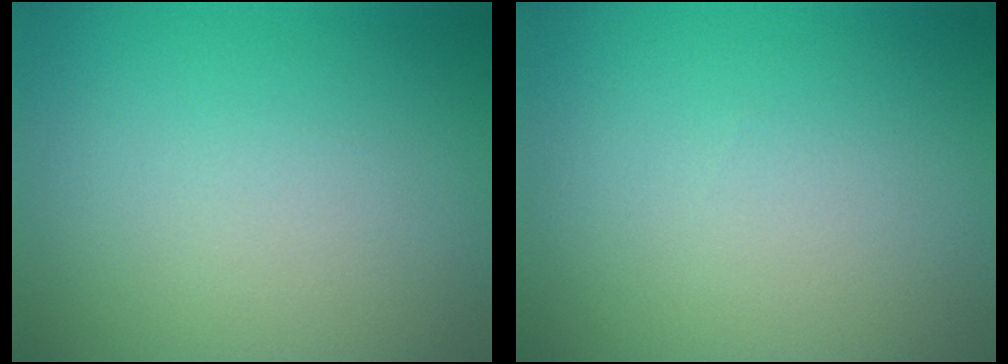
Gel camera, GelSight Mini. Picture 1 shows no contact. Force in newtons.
{"total": 0.0}